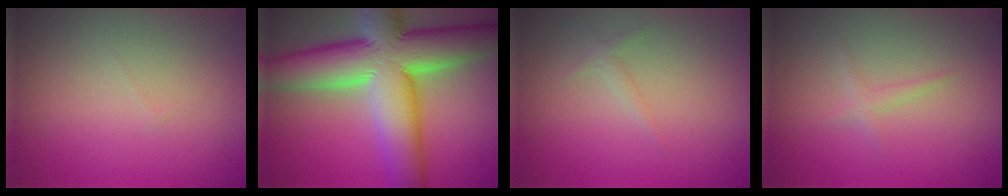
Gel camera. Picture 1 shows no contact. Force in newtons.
{"total": 13.7, "press": 13.7, "slide": 0.9}
{"total": 0.8, "press": 0.8, "slide": 0.1}
{"total": 0.9, "press": 0.9, "slide": 0.0}